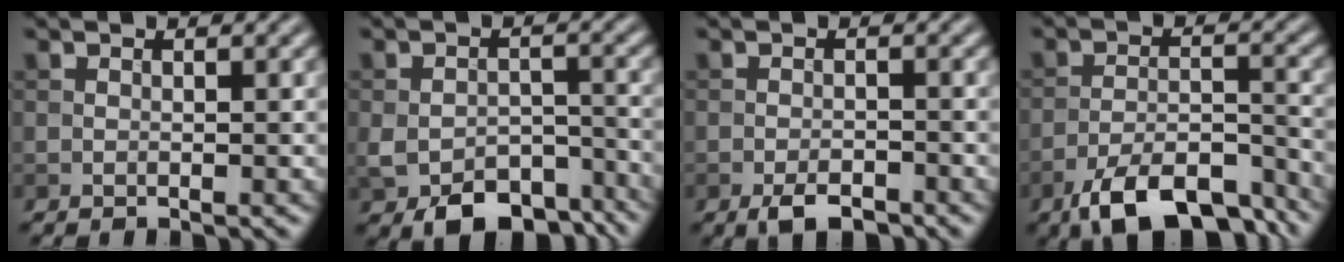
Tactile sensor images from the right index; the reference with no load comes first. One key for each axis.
{"total": 6.9, "fx": -4.4, "fy": 3.8, "fz": 3.7, "tx": -0.061, "ty": -0.016, "tz": -0.068}
{"total": 2.9, "fx": -2.0, "fy": 1.1, "fz": 1.8, "tx": -0.032, "ty": -0.002, "tz": -0.037}
{"total": 10.2, "fx": -7.4, "fy": 3.7, "fz": 5.9, "tx": -0.096, "ty": -0.007, "tz": -0.128}